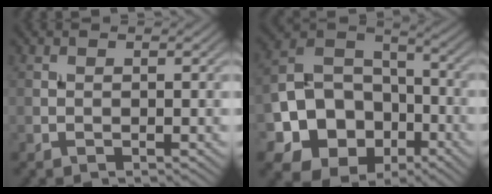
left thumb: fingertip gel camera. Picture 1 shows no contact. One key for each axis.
{"total": 13.0, "fx": -5.3, "fy": 9.9, "fz": 6.5, "tx": -0.152, "ty": -0.036, "tz": -0.102}